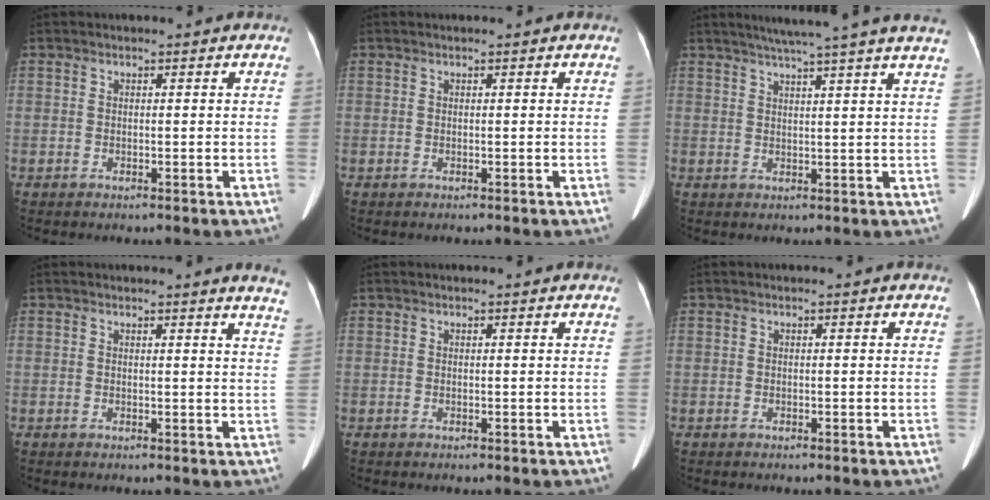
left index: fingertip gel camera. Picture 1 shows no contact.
{"total": 0.0}
{"total": 14.2, "force": [11.9, -1.1, 7.5], "torque": [-0.117, 0.010, 0.142]}
{"total": 6.0, "force": [5.8, -0.4, 1.6], "torque": [-0.012, -0.039, 0.032]}
{"total": 0.6, "force": [0.6, 0.0, 0.1], "torque": [-0.008, 0.006, 0.005]}
{"total": 0.0}